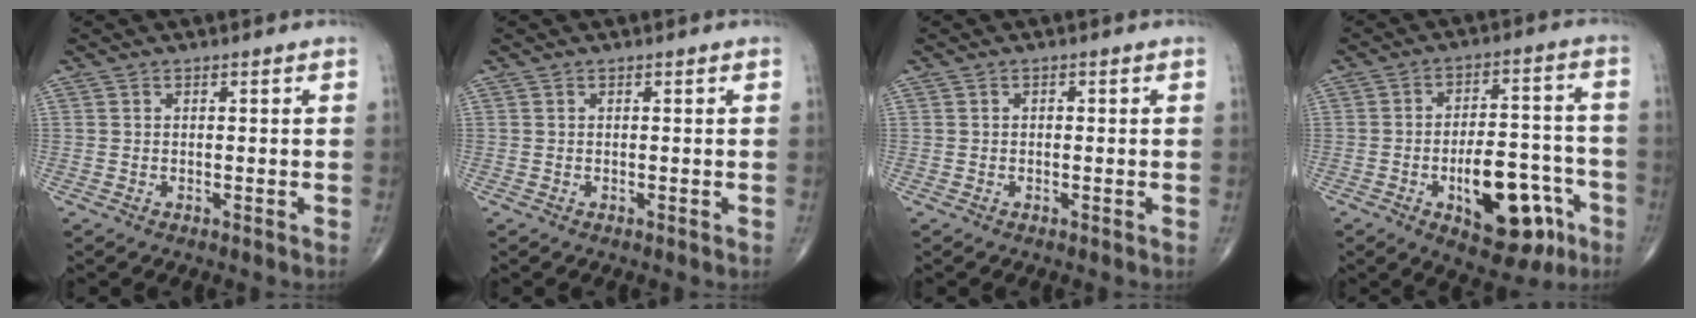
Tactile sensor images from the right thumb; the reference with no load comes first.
{"total": 0.0}
{"total": 0.7, "force": [0.0, 0.5, 0.5], "torque": [0.001, 0.002, -0.001]}
{"total": 16.4, "force": [-6.6, 8.0, 12.7], "torque": [-0.154, 0.043, -0.086]}